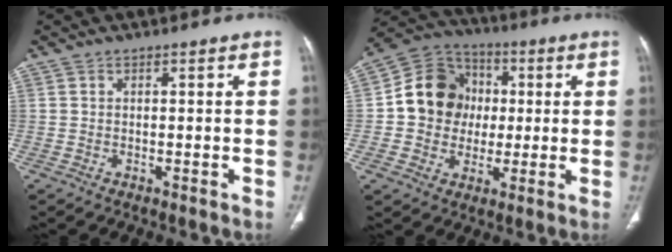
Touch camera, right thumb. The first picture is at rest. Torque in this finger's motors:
{"motor_torque": [1.25, 1.51, 0.81, -0.69, 0.08]}